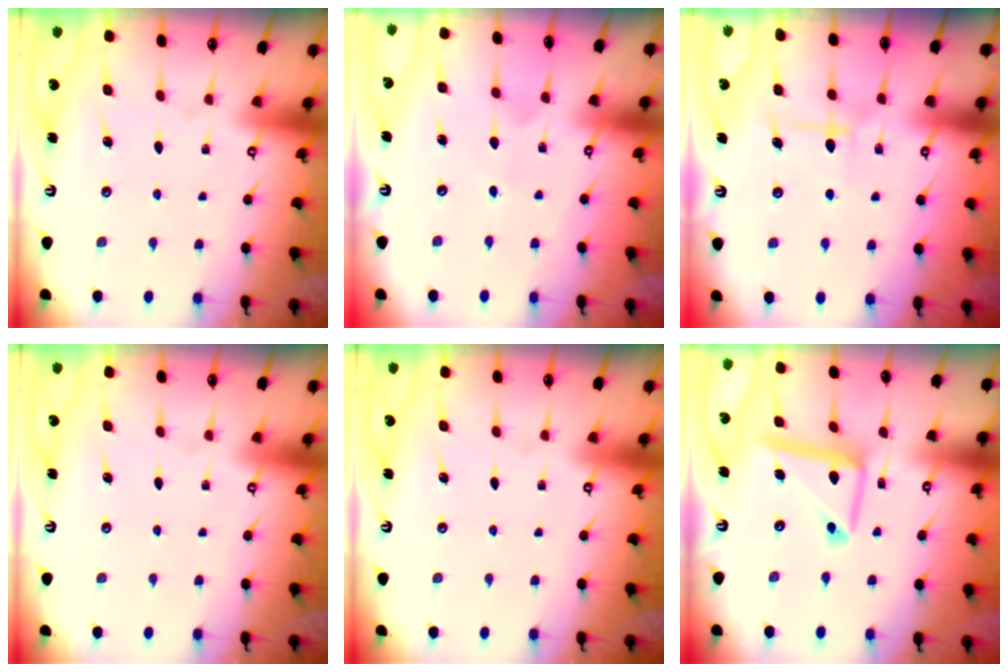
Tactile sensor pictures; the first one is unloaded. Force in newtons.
{"total": 2.2, "press": 2.2, "slide": 0.2}
{"total": 5.9, "press": 5.9, "slide": 0.2}
{"total": 0.0}
{"total": 0.0}
{"total": 13.7, "press": 13.7, "slide": 1.4}